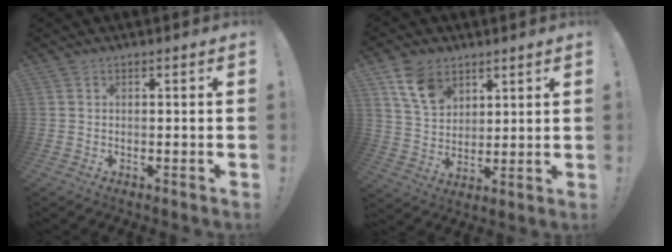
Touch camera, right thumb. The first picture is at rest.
{"total": 11.5, "force": [6.8, 7.6, 5.3], "torque": [-0.092, -0.028, 0.135]}